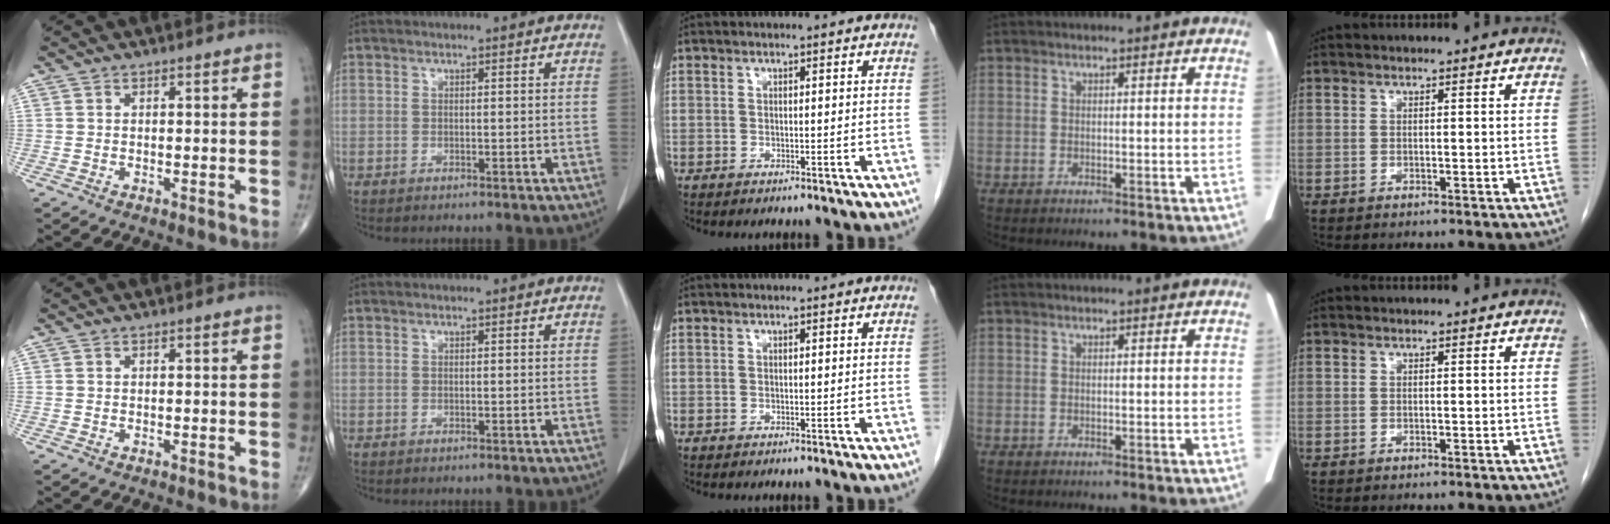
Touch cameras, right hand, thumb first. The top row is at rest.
{}